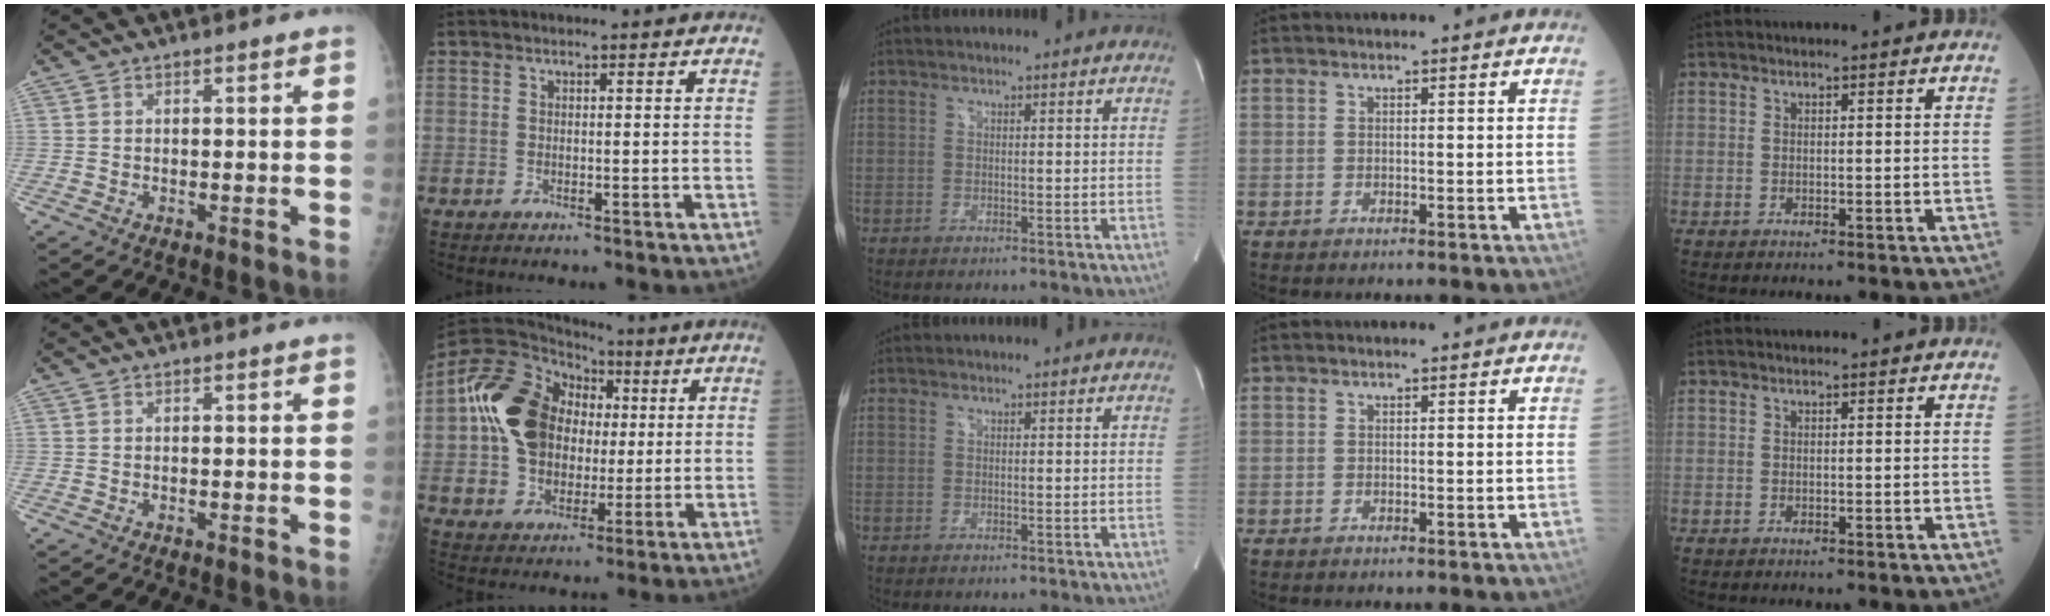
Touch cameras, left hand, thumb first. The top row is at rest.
{"index": {"total": 15.0, "force": [1.9, 11.7, 9.3], "torque": [-0.203, 0.043, 0.037]}}